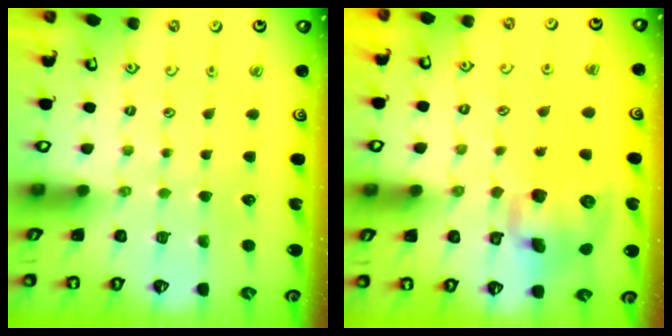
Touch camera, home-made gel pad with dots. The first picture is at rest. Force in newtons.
{"total": 12.3, "press": 12.1, "slide": 2.0}